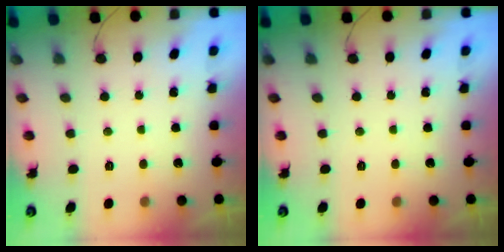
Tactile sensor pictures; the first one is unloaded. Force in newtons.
{"total": 0.0}